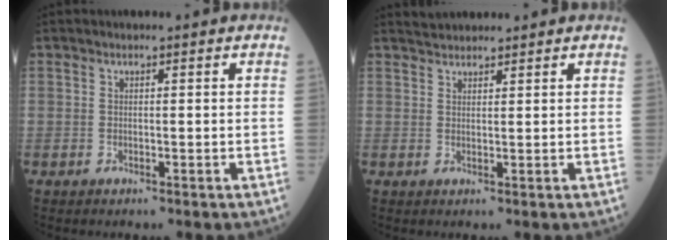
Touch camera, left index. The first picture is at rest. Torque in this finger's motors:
{"motor_torque": [0.28, -0.28, -0.02, 0.00]}